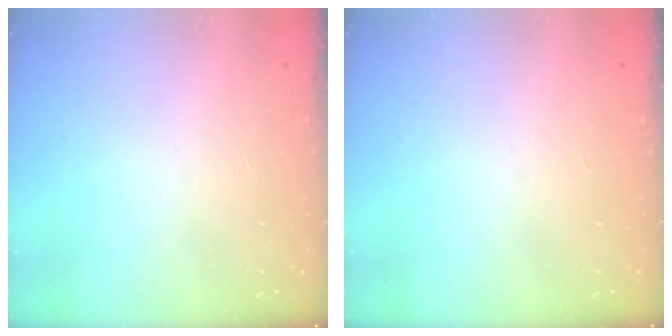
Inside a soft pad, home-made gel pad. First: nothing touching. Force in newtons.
{"total": 0.0}